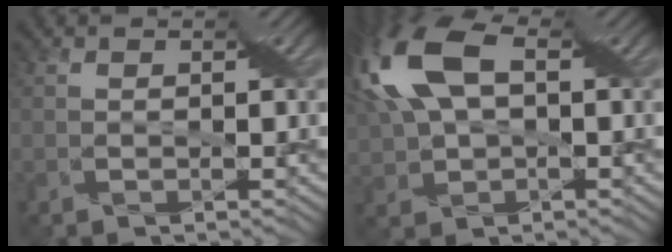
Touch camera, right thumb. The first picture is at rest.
{"total": 14.2, "force": [4.0, 8.0, 11.1], "torque": [-0.266, 0.014, 0.071]}